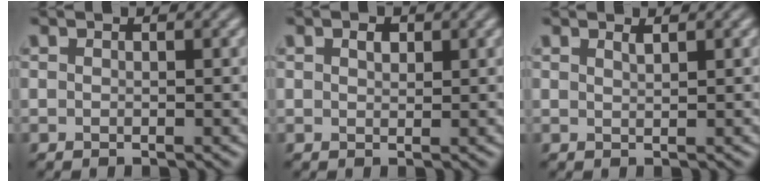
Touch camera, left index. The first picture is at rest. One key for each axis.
{"total": 1.1, "fx": 0.6, "fy": 0.7, "fz": 0.7, "tx": -0.012, "ty": 0.000, "tz": 0.010}
{"total": 0.8, "fx": 0.7, "fy": 0.2, "fz": 0.4, "tx": -0.003, "ty": 0.000, "tz": 0.012}